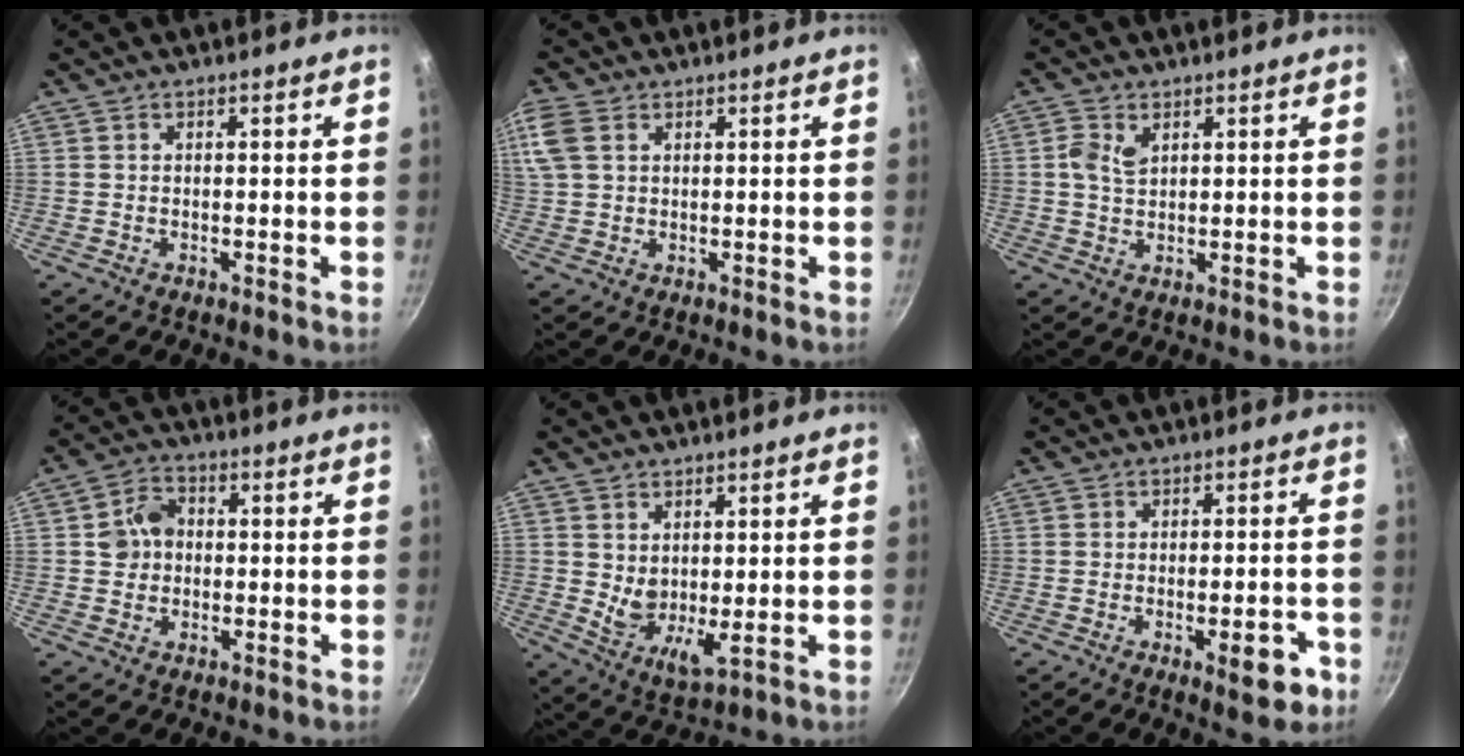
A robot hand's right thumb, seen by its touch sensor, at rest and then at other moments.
{"total": 7.6, "force": [3.0, 5.1, 4.7], "torque": [-0.109, 0.015, 0.060]}
{"total": 3.8, "force": [1.3, 2.4, 2.6], "torque": [-0.047, -0.004, 0.025]}
{"total": 5.7, "force": [0.2, 4.8, 3.1], "torque": [-0.028, 0.012, -0.006]}
{"total": 6.4, "force": [2.2, 3.3, 5.0], "torque": [-0.080, -0.034, 0.047]}
{"total": 7.2, "force": [-3.1, 2.6, 6.0], "torque": [-0.053, 0.016, -0.034]}